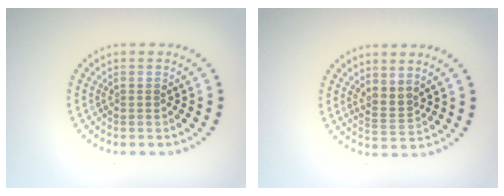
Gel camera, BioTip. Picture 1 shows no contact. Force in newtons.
{"total": 2.0, "press": 1.4, "slide": 1.4}